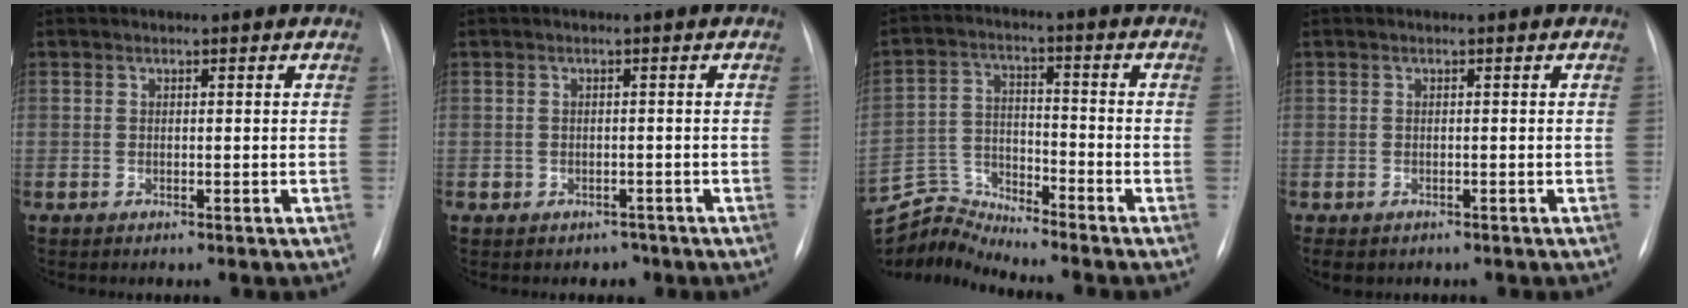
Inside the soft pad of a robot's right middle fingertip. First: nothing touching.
{"total": 2.3, "force": [-1.4, 1.7, -0.1], "torque": [0.000, 0.014, -0.019]}
{"total": 8.0, "force": [-7.7, -1.6, -1.6], "torque": [0.018, 0.021, -0.143]}
{"total": 6.0, "force": [-3.9, 4.0, 2.3], "torque": [-0.047, -0.001, -0.048]}